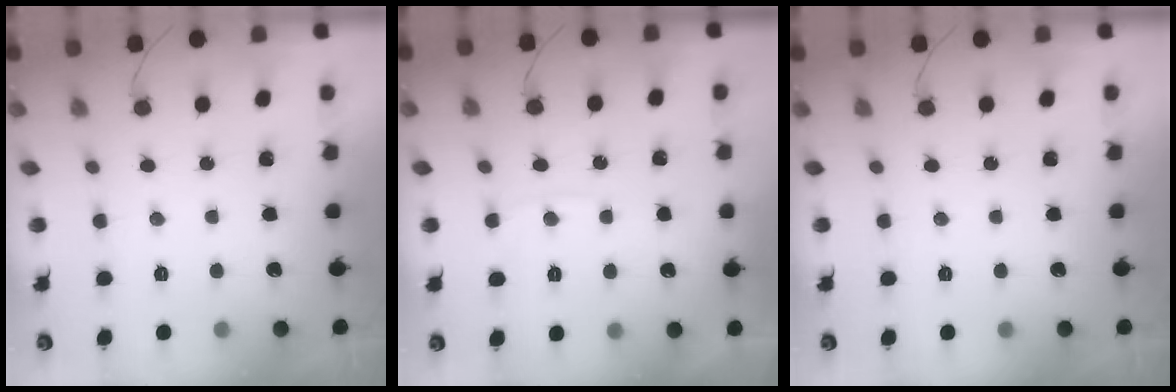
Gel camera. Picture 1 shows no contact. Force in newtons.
{"total": 4.4, "press": 4.4, "slide": 0.5}
{"total": 0.0}